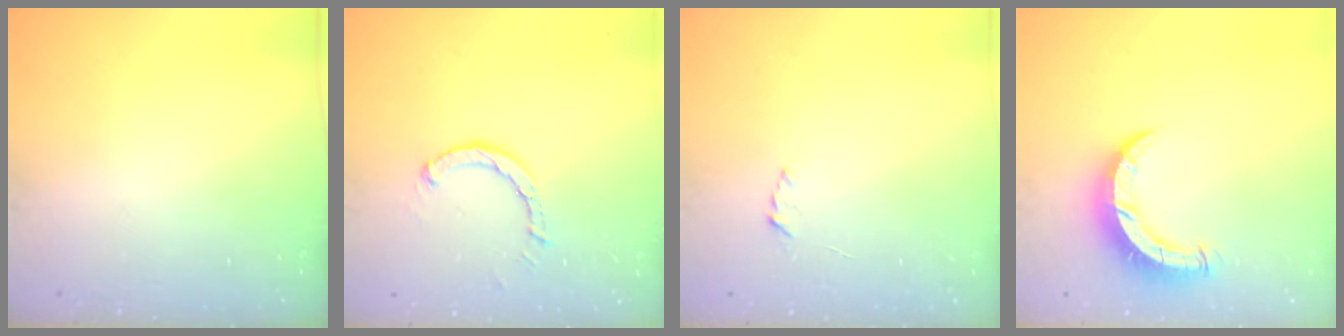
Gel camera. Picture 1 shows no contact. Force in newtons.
{"total": 2.6, "press": 2.6, "slide": 0.3}
{"total": 1.9, "press": 1.9, "slide": 0.2}
{"total": 8.2, "press": 8.2, "slide": 1.0}